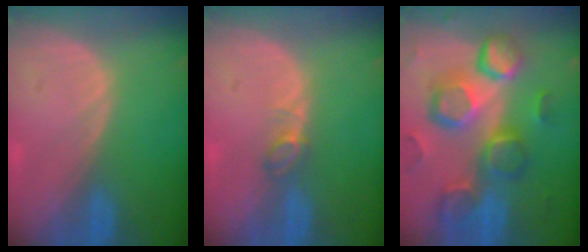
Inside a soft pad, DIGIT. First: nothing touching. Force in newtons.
{"total": 2.1, "press": 2.1, "slide": 0.4}
{"total": 12.8, "press": 11.2, "slide": 6.2}